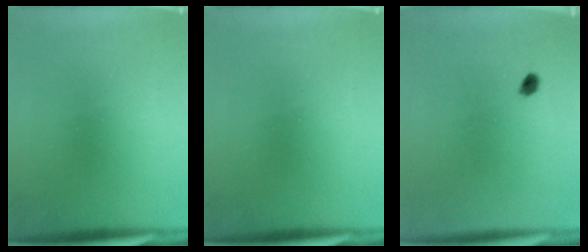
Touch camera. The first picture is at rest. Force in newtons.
{"total": 0.0}
{"total": 2.0}